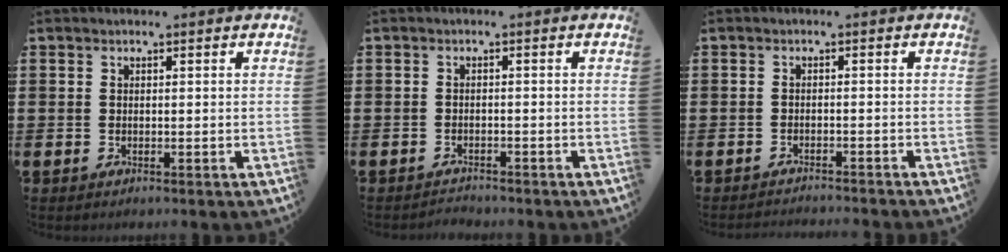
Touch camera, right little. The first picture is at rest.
{"total": 1.2, "force": [-1.2, 0.0, -0.1], "torque": [-0.002, 0.003, -0.026]}
{"total": 1.2, "force": [-1.2, -0.2, 0.0], "torque": [-0.001, 0.004, -0.026]}